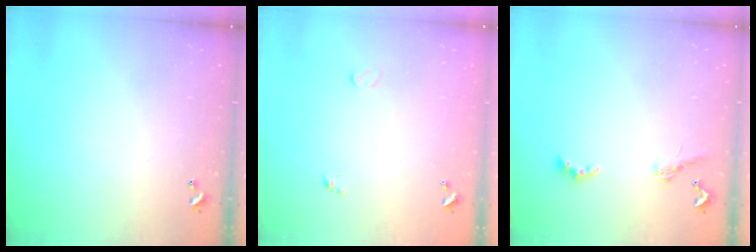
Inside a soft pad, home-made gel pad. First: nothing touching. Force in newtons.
{"total": 0.9, "press": 0.8, "slide": 0.2}
{"total": 1.9, "press": 1.8, "slide": 0.5}